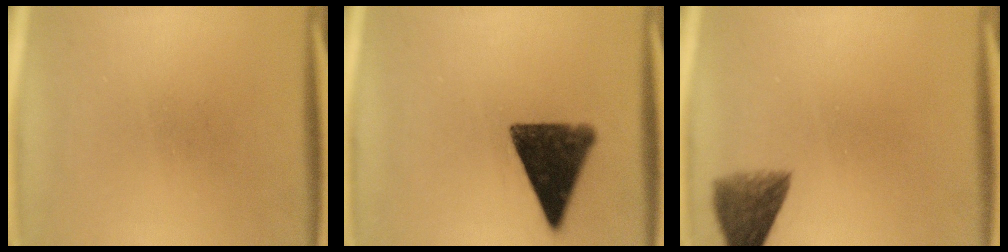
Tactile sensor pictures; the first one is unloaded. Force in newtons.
{"total": 12.8}
{"total": 5.7}